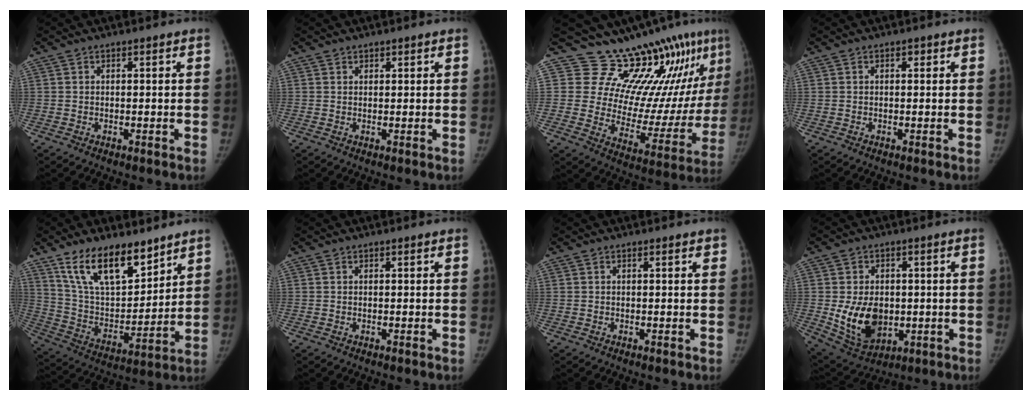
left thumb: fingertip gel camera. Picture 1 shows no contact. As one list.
[{"total": 0.9, "force": [0.7, 0.5, 0.0], "torque": [0.014, -0.003, 0.006]}, {"total": 17.9, "force": [14.6, 5.2, 8.9], "torque": [-0.074, -0.120, 0.212]}, {"total": 0.7, "force": [0.3, 0.5, 0.4], "torque": [0.001, 0.000, 0.003]}, {"total": 17.8, "force": [12.2, 7.9, 10.2], "torque": [-0.132, -0.070, 0.230]}, {"total": 0.0}, {"total": 0.6, "force": [0.4, 0.2, 0.4], "torque": [-0.005, -0.001, 0.002]}, {"total": 12.3, "force": [-1.1, 8.9, 8.4], "torque": [-0.111, -0.011, 0.002]}]